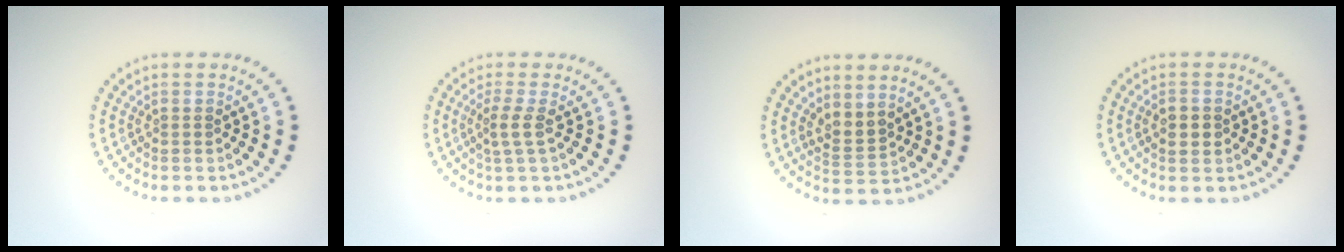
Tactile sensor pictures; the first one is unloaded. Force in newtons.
{"total": 1.8, "press": 1.2, "slide": 1.3}
{"total": 2.1, "press": 1.6, "slide": 1.3}
{"total": 2.1, "press": 2.1, "slide": 0.1}